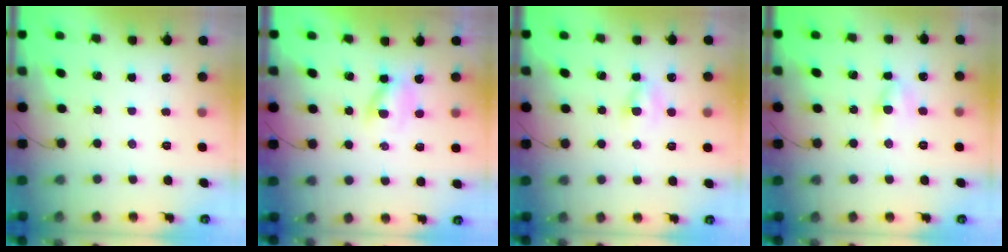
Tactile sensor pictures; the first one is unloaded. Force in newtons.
{"total": 2.6, "press": 2.3, "slide": 1.2}
{"total": 2.3, "press": 2.1, "slide": 1.0}
{"total": 4.8, "press": 4.7, "slide": 1.2}